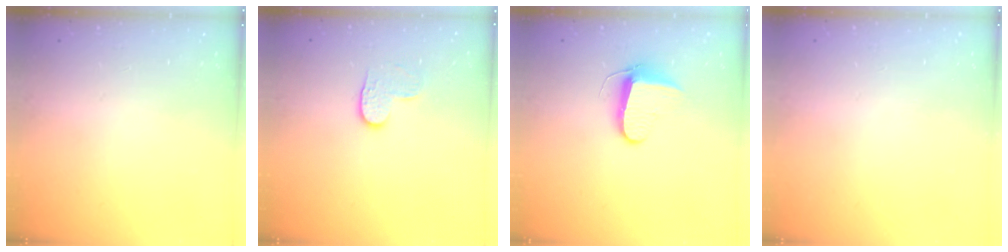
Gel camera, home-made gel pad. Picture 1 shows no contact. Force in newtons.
{"total": 4.7, "press": 4.7, "slide": 0.4}
{"total": 8.1, "press": 8.1, "slide": 0.9}
{"total": 0.5, "press": 0.5, "slide": 0.1}